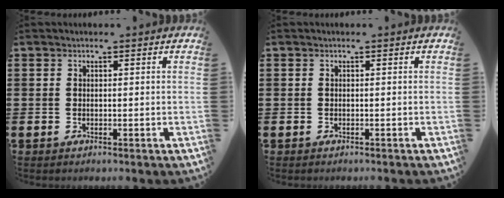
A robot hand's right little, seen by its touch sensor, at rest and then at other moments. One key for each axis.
{"total": 0.0}